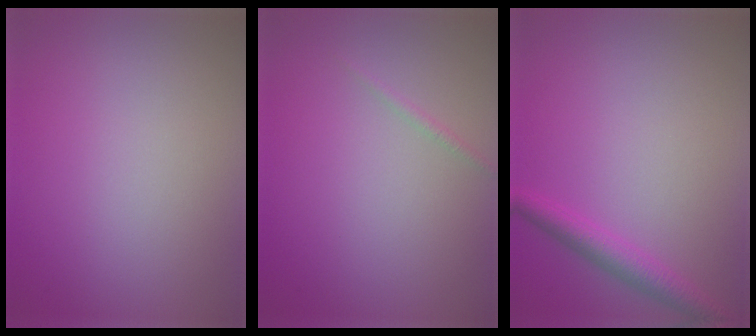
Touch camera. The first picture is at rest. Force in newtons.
{"total": 0.6, "press": 0.6, "slide": 0.0}
{"total": 2.5, "press": 2.5, "slide": 0.1}